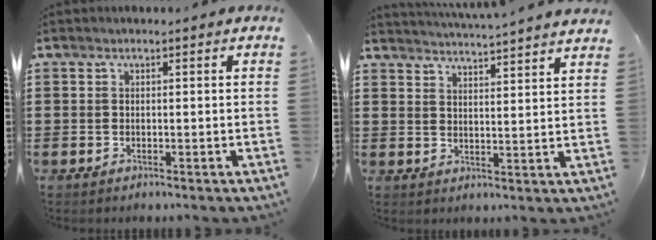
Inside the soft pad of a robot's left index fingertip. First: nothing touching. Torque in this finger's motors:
{"motor_torque": [0.84, -1.30, 0.16, 0.06]}